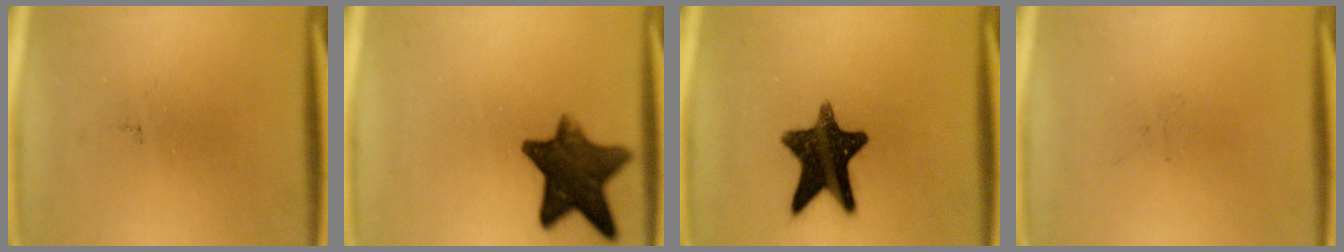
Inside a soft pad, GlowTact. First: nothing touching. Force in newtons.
{"total": 11.6}
{"total": 13.5}
{"total": 0.0}